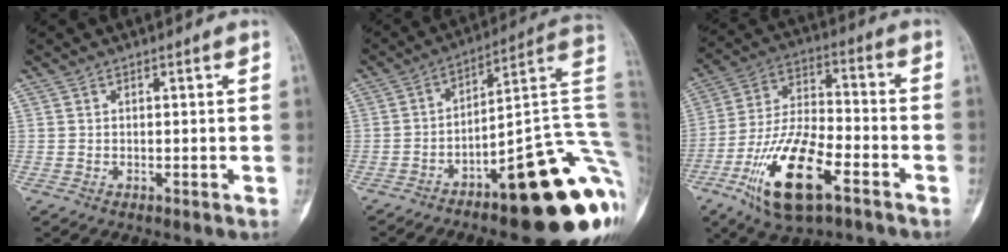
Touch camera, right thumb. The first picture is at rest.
{"total": 25.9, "force": [-9.5, 7.5, 22.9], "torque": [-0.211, 0.074, -0.125]}
{"total": 18.2, "force": [-8.9, 7.3, 14.1], "torque": [-0.265, 0.046, -0.157]}